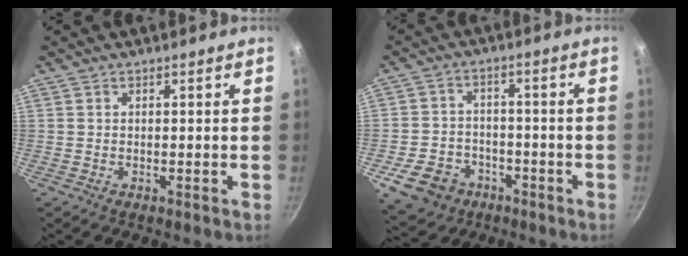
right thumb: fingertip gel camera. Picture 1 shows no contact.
{"total": 10.7, "force": [-5.1, 8.1, 4.8], "torque": [-0.070, 0.033, -0.078]}